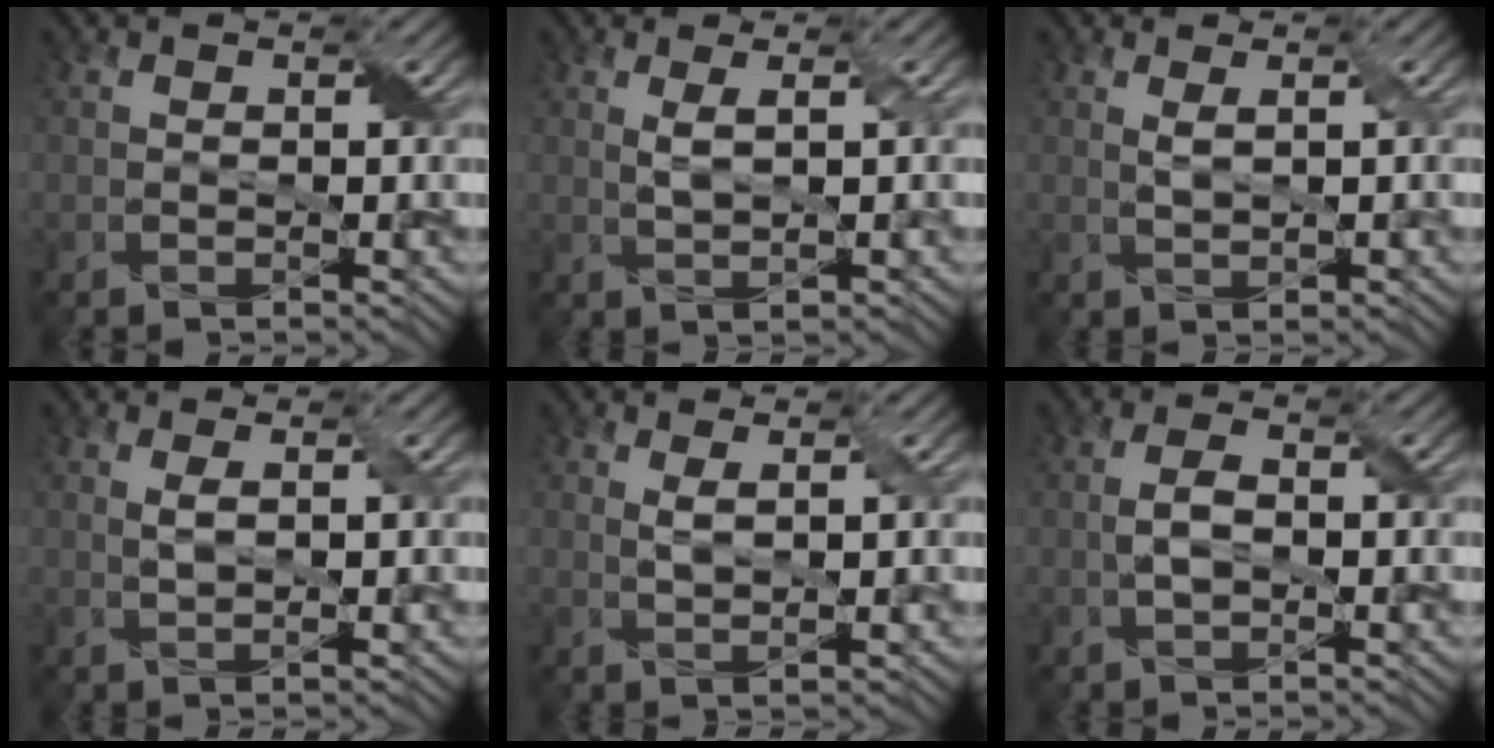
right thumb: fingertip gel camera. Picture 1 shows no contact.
{"total": 2.2, "force": [0.7, 0.3, 2.1], "torque": [-0.047, 0.003, 0.016]}
{"total": 1.5, "force": [0.6, 0.3, 1.3], "torque": [-0.034, 0.001, 0.015]}
{"total": 1.7, "force": [0.5, 0.3, 1.6], "torque": [-0.038, 0.002, 0.014]}
{"total": 1.9, "force": [0.8, 0.3, 1.7], "torque": [-0.040, 0.002, 0.018]}
{"total": 2.7, "force": [-0.3, 1.3, 2.3], "torque": [-0.053, 0.005, -0.006]}